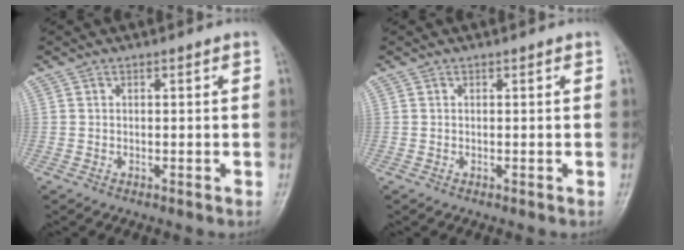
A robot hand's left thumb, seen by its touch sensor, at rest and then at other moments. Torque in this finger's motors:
{"motor_torque": [-0.05, 0.05, -0.01, -0.01, 0.00]}